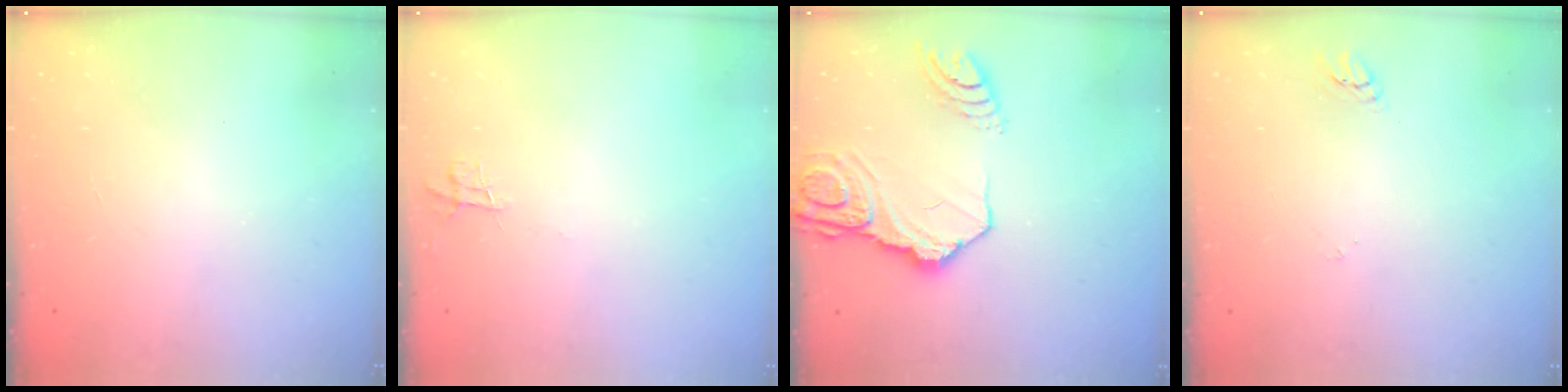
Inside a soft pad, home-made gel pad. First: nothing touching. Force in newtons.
{"total": 4.8, "press": 4.8, "slide": 0.4}
{"total": 14.8, "press": 14.8, "slide": 0.9}
{"total": 2.0, "press": 2.0, "slide": 0.2}